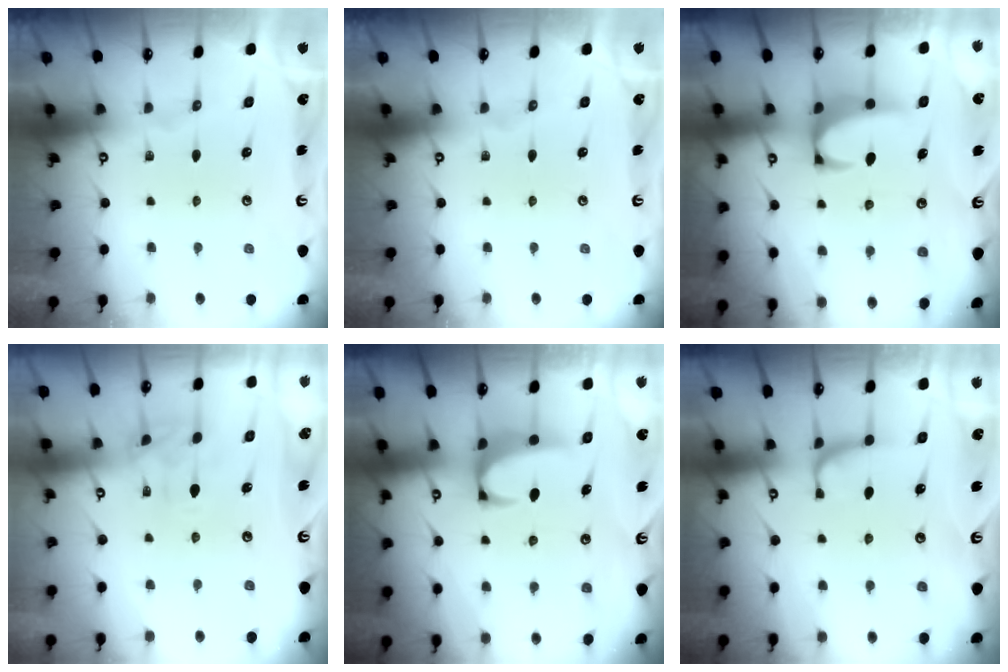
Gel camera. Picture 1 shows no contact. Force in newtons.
{"total": 0.0}
{"total": 2.8, "press": 2.6, "slide": 1.1}
{"total": 2.8, "press": 2.5, "slide": 1.3}
{"total": 2.5, "press": 2.3, "slide": 1.0}
{"total": 1.0, "press": 0.9, "slide": 0.5}